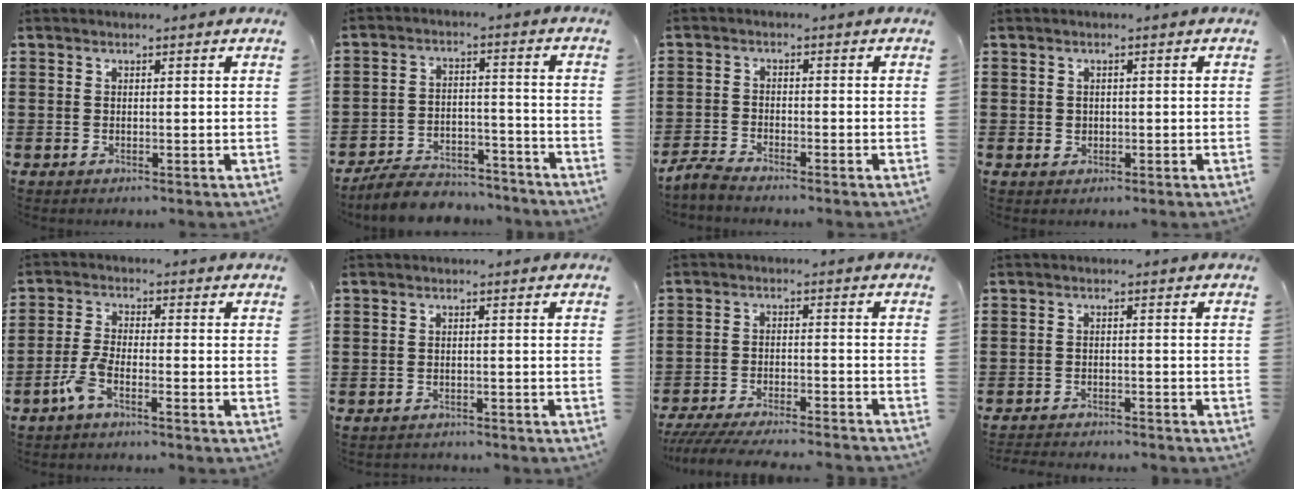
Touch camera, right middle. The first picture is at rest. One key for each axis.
{"total": 6.8, "fx": -6.5, "fy": 1.4, "fz": 1.4, "tx": -0.021, "ty": 0.019, "tz": -0.126}
{"total": 2.6, "fx": -2.5, "fy": 0.2, "fz": 0.7, "tx": -0.036, "ty": -0.003, "tz": -0.058}
{"total": 1.0, "fx": 0.1, "fy": 0.9, "fz": 0.3, "tx": -0.008, "ty": 0.006, "tz": 0.002}
{"total": 4.2, "fx": -2.7, "fy": 0.7, "fz": 3.2, "tx": -0.081, "ty": -0.005, "tz": -0.056}
{"total": 1.1, "fx": -1.0, "fy": 0.3, "fz": -0.2, "tx": 0.000, "ty": 0.004, "tz": -0.024}
{"total": 5.0, "fx": -4.8, "fy": 0.1, "fz": 1.5, "tx": -0.038, "ty": -0.012, "tz": -0.097}
{"total": 2.4, "fx": -2.4, "fy": 0.1, "fz": 0.0, "tx": -0.005, "ty": 0.000, "tz": -0.051}